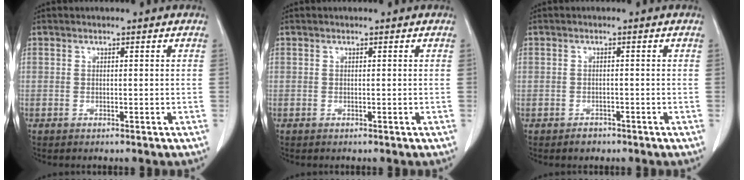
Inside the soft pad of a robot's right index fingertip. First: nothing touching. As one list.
[{"total": 0.0}, {"total": 1.7, "force": [-1.1, 1.2, 0.1], "torque": [-0.005, 0.003, -0.018]}]